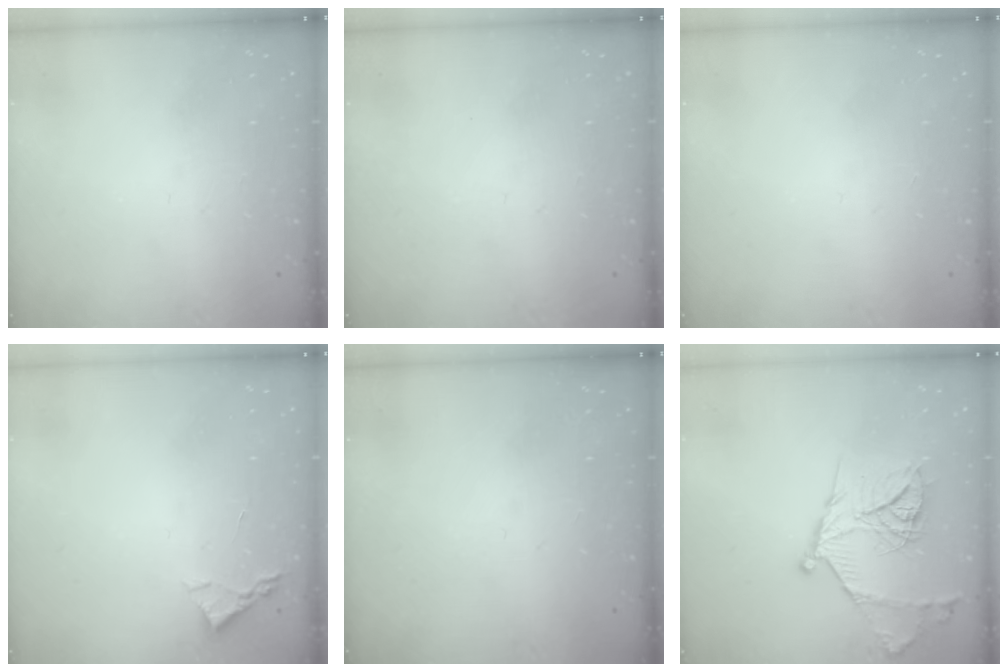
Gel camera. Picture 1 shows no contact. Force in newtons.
{"total": 0.0}
{"total": 0.0}
{"total": 2.4, "press": 2.3, "slide": 0.3}
{"total": 0.0}
{"total": 18.4, "press": 18.4, "slide": 1.3}